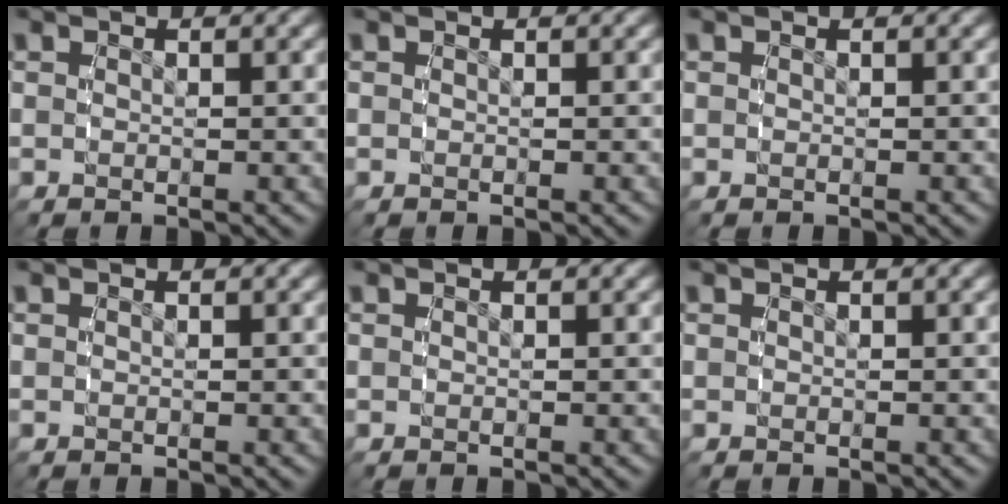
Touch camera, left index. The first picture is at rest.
{"total": 0.0}
{"total": 0.0}
{"total": 0.0}
{"total": 0.0}
{"total": 0.0}